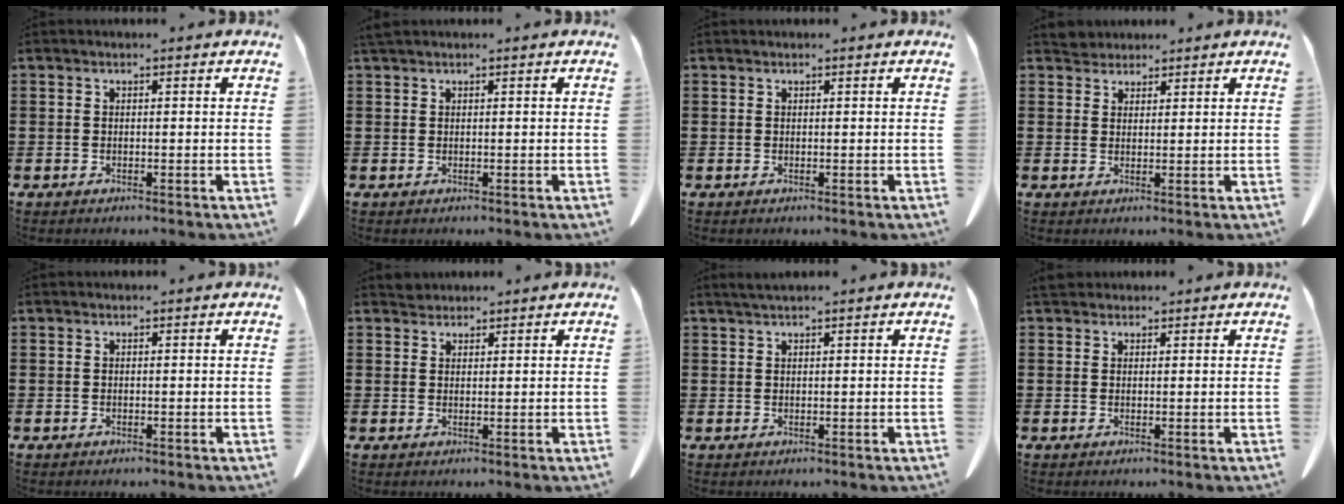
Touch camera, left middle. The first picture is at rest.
{"total": 0.6, "force": [0.5, 0.0, 0.3], "torque": [-0.008, 0.000, 0.010]}
{"total": 0.0}
{"total": 2.2, "force": [2.1, 0.7, 0.0], "torque": [0.002, -0.001, 0.041]}
{"total": 0.0}
{"total": 1.5, "force": [1.4, 0.4, -0.1], "torque": [-0.003, -0.001, 0.030]}
{"total": 1.4, "force": [1.1, 0.0, 0.7], "torque": [-0.017, -0.002, 0.023]}
{"total": 1.6, "force": [1.4, 0.8, 0.4], "torque": [-0.013, 0.006, 0.028]}